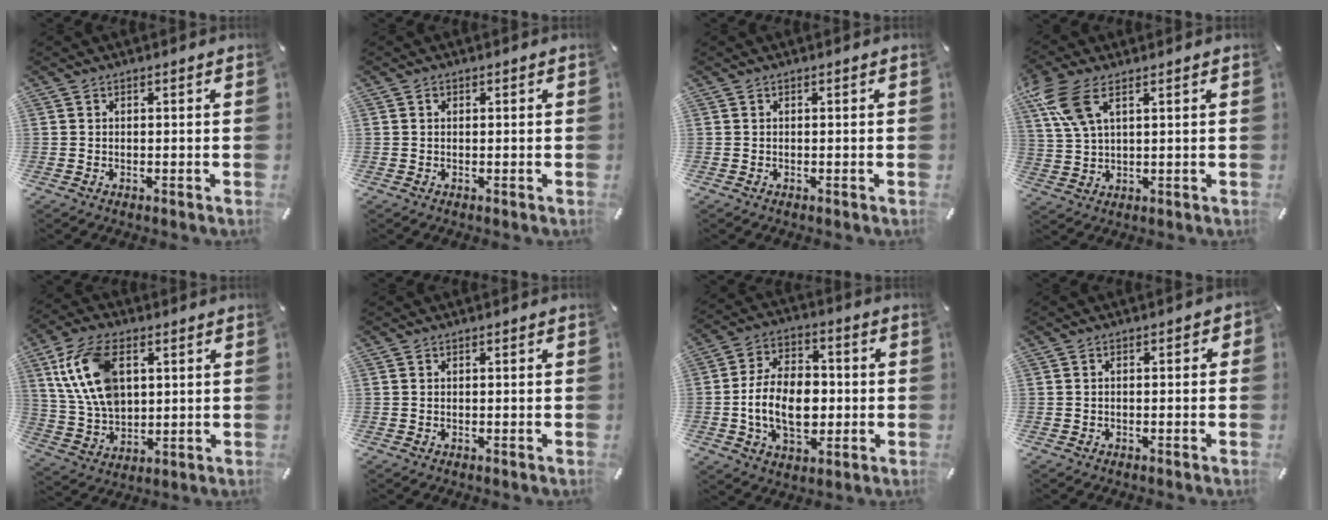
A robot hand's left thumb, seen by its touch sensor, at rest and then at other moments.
{"total": 0.5, "force": [0.2, 0.5, 0.2], "torque": [-0.003, 0.004, 0.004]}
{"total": 0.0}
{"total": 9.9, "force": [4.8, 4.7, 7.3], "torque": [-0.168, -0.006, 0.090]}
{"total": 14.0, "force": [4.2, 9.2, 9.6], "torque": [-0.239, 0.006, 0.077]}
{"total": 0.0}
{"total": 14.8, "force": [-2.0, 9.9, 10.8], "torque": [-0.212, 0.010, -0.035]}
{"total": 1.7, "force": [-0.8, 0.9, 1.1], "torque": [-0.022, 0.006, -0.016]}